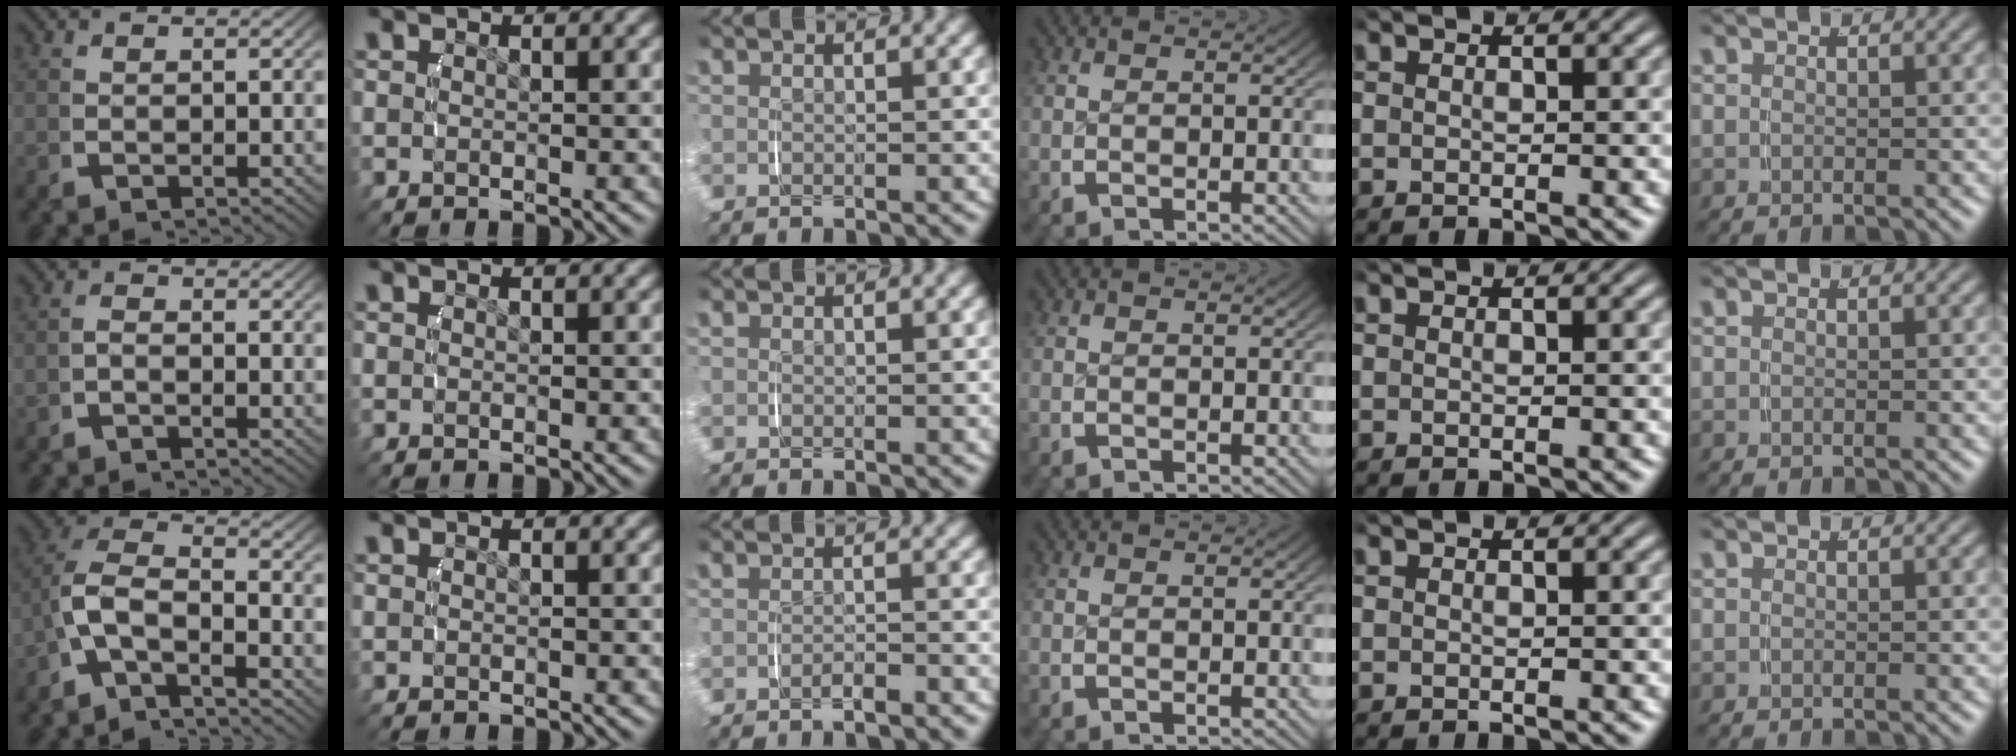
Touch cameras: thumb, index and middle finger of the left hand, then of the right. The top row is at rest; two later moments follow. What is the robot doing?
{"motion": "lift_and_place", "object": "camera"}